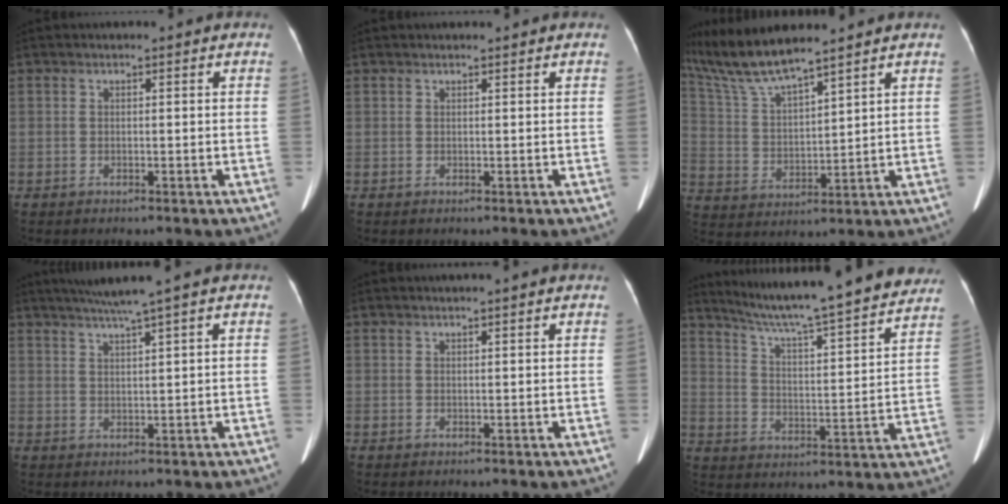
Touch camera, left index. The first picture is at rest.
{"total": 1.1, "force": [1.0, 0.2, 0.4], "torque": [-0.007, 0.017, 0.018]}
{"total": 10.7, "force": [9.6, -0.1, 4.9], "torque": [-0.112, 0.007, 0.196]}
{"total": 5.3, "force": [4.0, -1.5, 3.2], "torque": [-0.055, 0.010, 0.072]}
{"total": 1.9, "force": [1.6, -0.2, 0.9], "torque": [-0.009, 0.019, 0.029]}
{"total": 24.0, "force": [21.6, 0.7, 10.3], "torque": [-0.165, -0.026, 0.295]}